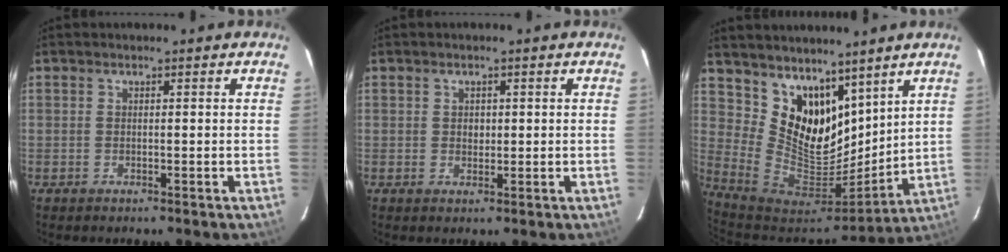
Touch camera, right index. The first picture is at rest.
{"total": 1.6, "force": [0.3, 1.4, 0.5], "torque": [-0.006, 0.004, 0.006]}
{"total": 15.1, "force": [10.1, 9.5, 6.2], "torque": [-0.126, -0.005, 0.205]}